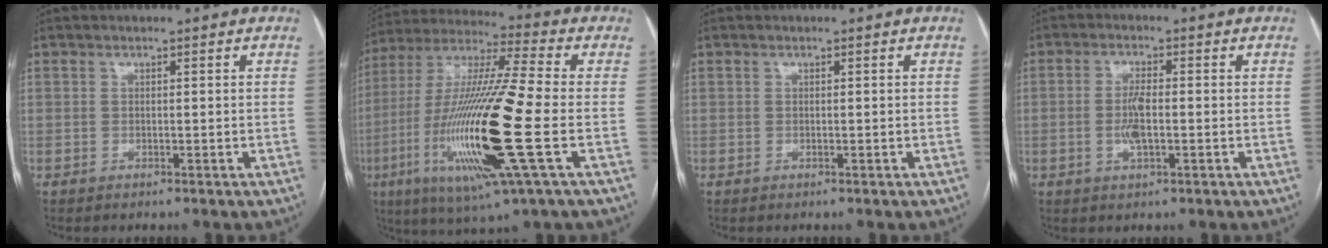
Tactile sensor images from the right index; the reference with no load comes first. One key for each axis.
{"total": 22.1, "fx": -5.4, "fy": 1.2, "fz": 21.4, "tx": -0.451, "ty": -0.027, "tz": -0.103}
{"total": 0.0}
{"total": 4.1, "fx": -0.6, "fy": 1.1, "fz": 3.9, "tx": -0.084, "ty": -0.001, "tz": -0.010}